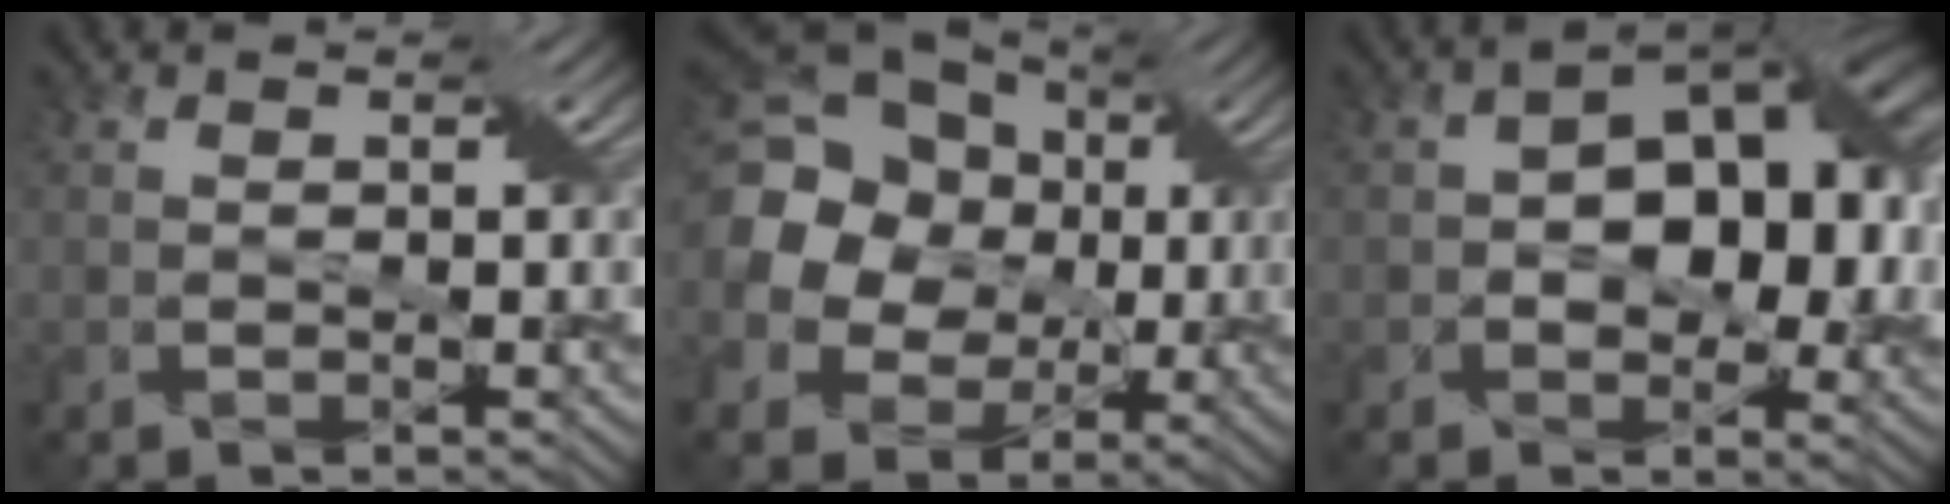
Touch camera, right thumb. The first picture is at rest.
{"total": 19.8, "force": [2.4, 17.4, 9.1], "torque": [-0.257, 0.018, 0.019]}
{"total": 11.0, "force": [0.6, 7.1, 8.3], "torque": [-0.104, 0.013, 0.002]}